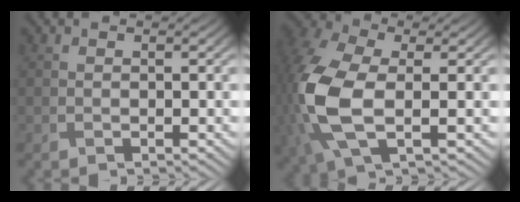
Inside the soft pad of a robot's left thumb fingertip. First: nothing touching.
{"total": 13.2, "force": [-1.2, 7.7, 10.7], "torque": [-0.300, -0.016, -0.022]}